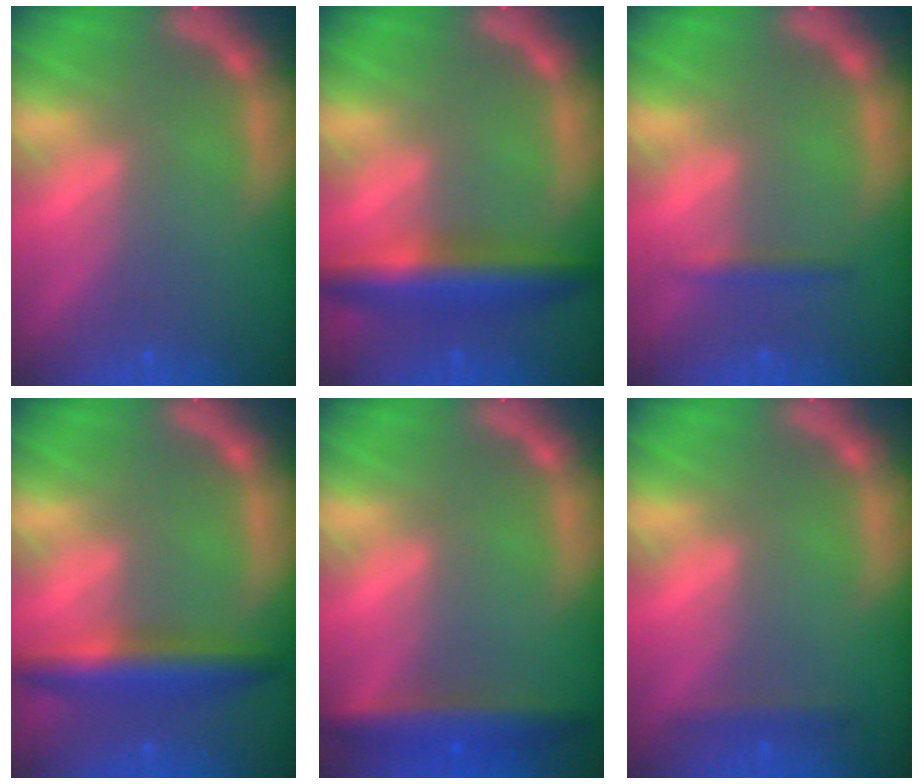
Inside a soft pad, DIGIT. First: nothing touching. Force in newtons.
{"total": 6.0}
{"total": 1.4}
{"total": 5.0}
{"total": 4.5}
{"total": 1.4}